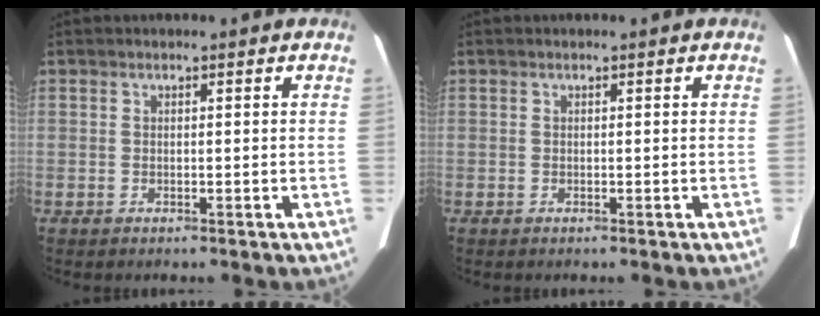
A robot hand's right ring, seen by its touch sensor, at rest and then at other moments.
{"total": 0.0}